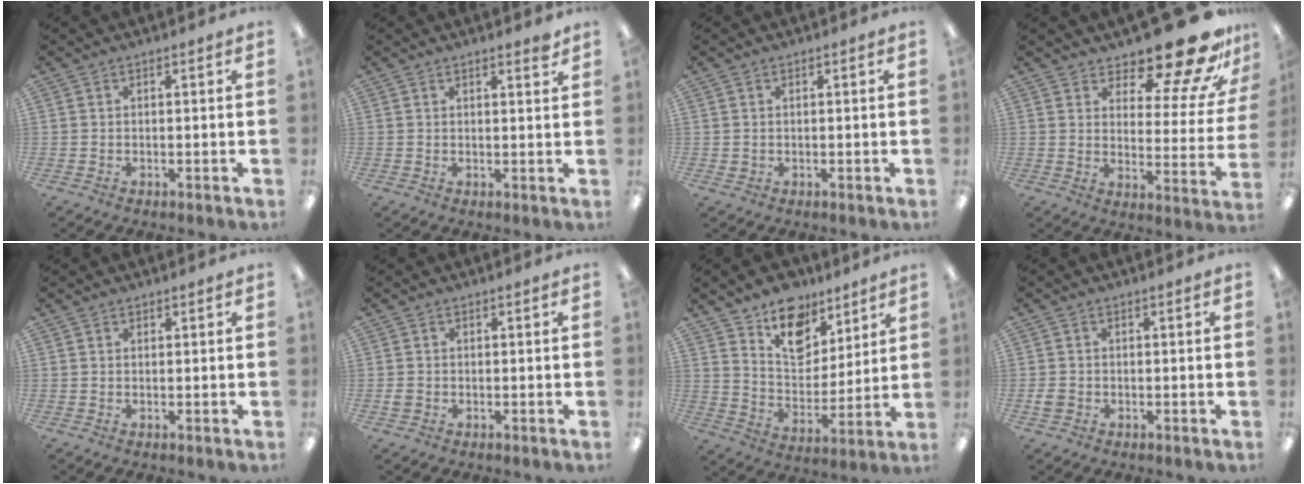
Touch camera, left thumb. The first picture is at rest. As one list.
[{"total": 1.9, "force": [1.7, 0.1, 0.8], "torque": [-0.001, -0.008, 0.026]}, {"total": 0.7, "force": [0.4, 0.6, 0.1], "torque": [-0.002, 0.003, 0.006]}, {"total": 18.4, "force": [14.1, 6.1, 10.0], "torque": [-0.131, -0.108, 0.230]}, {"total": 0.6, "force": [0.5, 0.3, 0.1], "torque": [-0.002, 0.002, 0.009]}, {"total": 1.4, "force": [-0.2, 1.2, 0.7], "torque": [-0.010, 0.005, -0.004]}, {"total": 13.8, "force": [10.0, 8.2, 4.9], "torque": [-0.074, -0.062, 0.185]}, {"total": 2.1, "force": [-0.5, 1.8, 1.0], "torque": [-0.015, 0.004, -0.009]}]